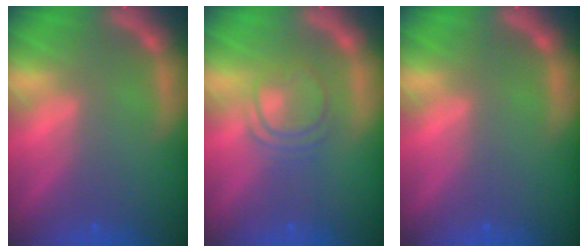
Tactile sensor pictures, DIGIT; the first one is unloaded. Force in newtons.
{"total": 4.0}
{"total": 0.0}